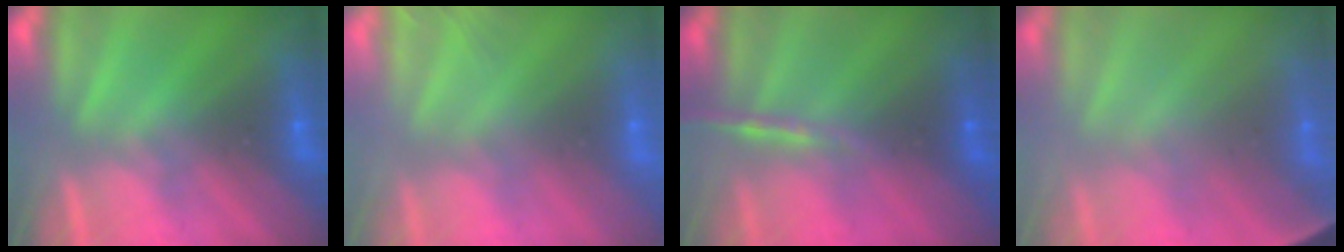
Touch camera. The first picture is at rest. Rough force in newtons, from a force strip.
{"total": 7.8}
{"total": 1.5}
{"total": 1.3}